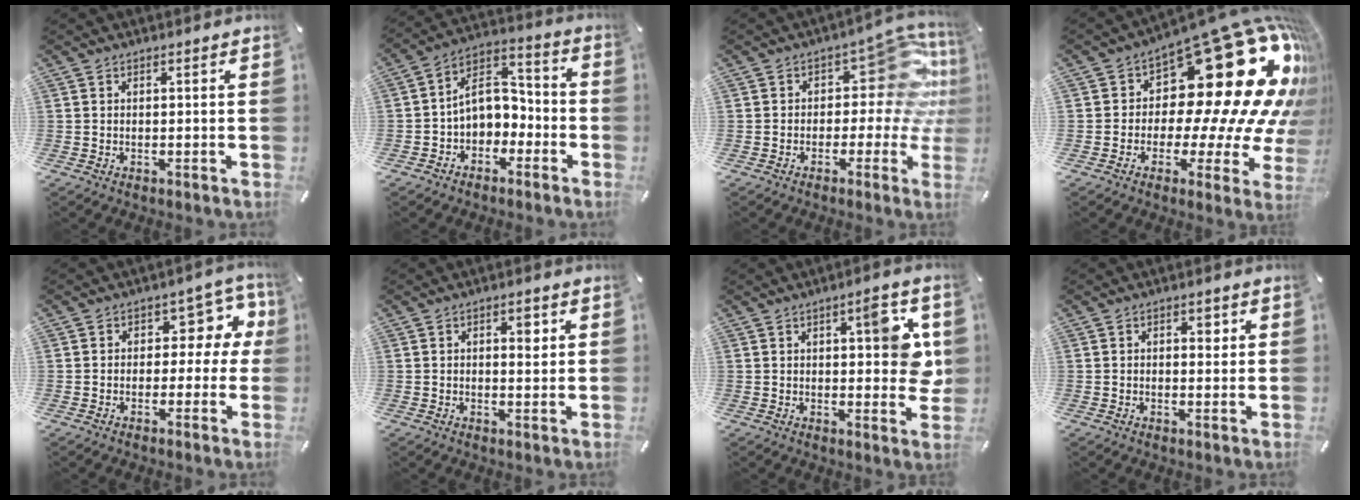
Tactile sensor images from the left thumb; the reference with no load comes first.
{"total": 9.0, "force": [-1.0, 7.5, 4.9], "torque": [-0.080, 0.011, -0.015]}
{"total": 20.0, "force": [4.3, 11.1, 16.1], "torque": [-0.190, -0.027, 0.072]}
{"total": 30.9, "force": [11.2, 14.5, 24.9], "torque": [-0.320, -0.133, 0.217]}
{"total": 8.5, "force": [1.8, 5.9, 6.0], "torque": [-0.072, -0.012, 0.026]}
{"total": 3.6, "force": [0.9, 1.9, 2.9], "torque": [-0.029, -0.005, 0.006]}
{"total": 10.5, "force": [2.6, 4.4, 9.2], "torque": [-0.105, -0.013, 0.037]}
{"total": 2.5, "force": [0.4, 1.7, 1.9], "torque": [-0.014, -0.001, -0.002]}